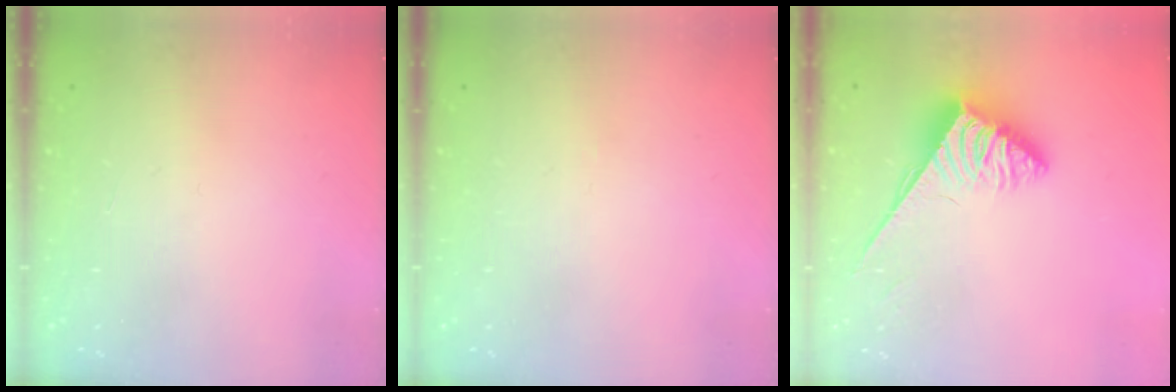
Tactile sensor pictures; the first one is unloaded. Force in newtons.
{"total": 0.0}
{"total": 3.6, "press": 3.6, "slide": 0.6}